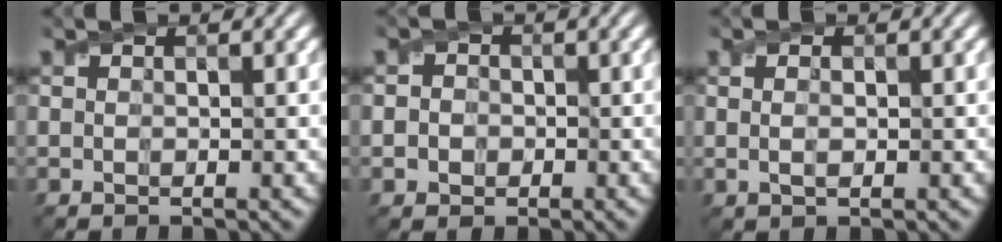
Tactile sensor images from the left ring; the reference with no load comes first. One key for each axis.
{"total": 2.3, "fx": 0.1, "fy": 2.0, "fz": 1.0, "tx": 0.002, "ty": 0.010, "tz": -0.015}
{"total": 1.5, "fx": 0.2, "fy": 0.6, "fz": 1.3, "tx": -0.021, "ty": -0.004, "tz": 0.009}